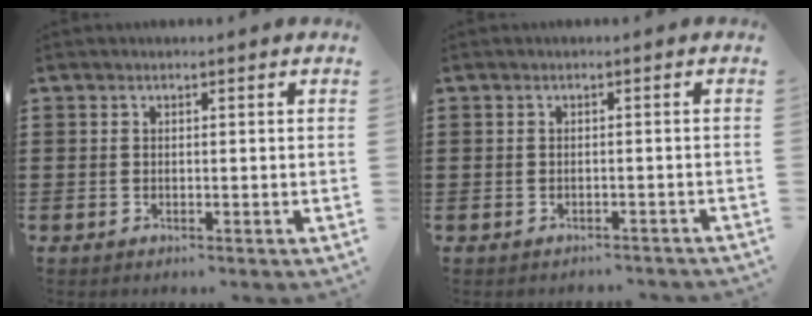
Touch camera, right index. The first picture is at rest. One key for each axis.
{"total": 1.1, "fx": -1.1, "fy": 0.2, "fz": 0.0, "tx": -0.003, "ty": 0.001, "tz": -0.025}